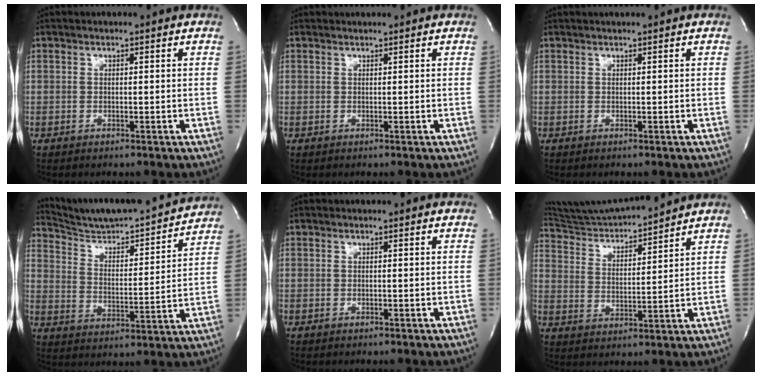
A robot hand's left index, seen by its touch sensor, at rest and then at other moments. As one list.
[{"total": 1.3, "force": [1.2, -0.2, 0.1], "torque": [-0.004, 0.010, 0.022]}, {"total": 1.3, "force": [1.2, -0.3, 0.6], "torque": [-0.005, 0.014, 0.023]}, {"total": 17.8, "force": [17.0, 1.1, 5.0], "torque": [-0.087, -0.020, 0.257]}, {"total": 0.0}, {"total": 13.0, "force": [12.4, -0.3, 3.7], "torque": [-0.076, 0.005, 0.214]}]